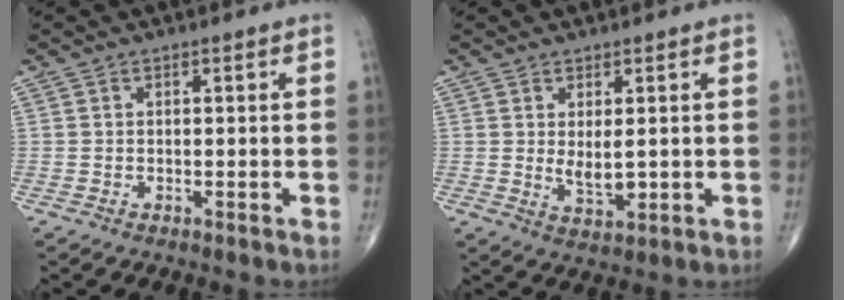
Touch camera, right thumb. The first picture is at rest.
{"total": 4.4, "force": [0.5, 1.8, 3.9], "torque": [-0.064, -0.015, 0.018]}